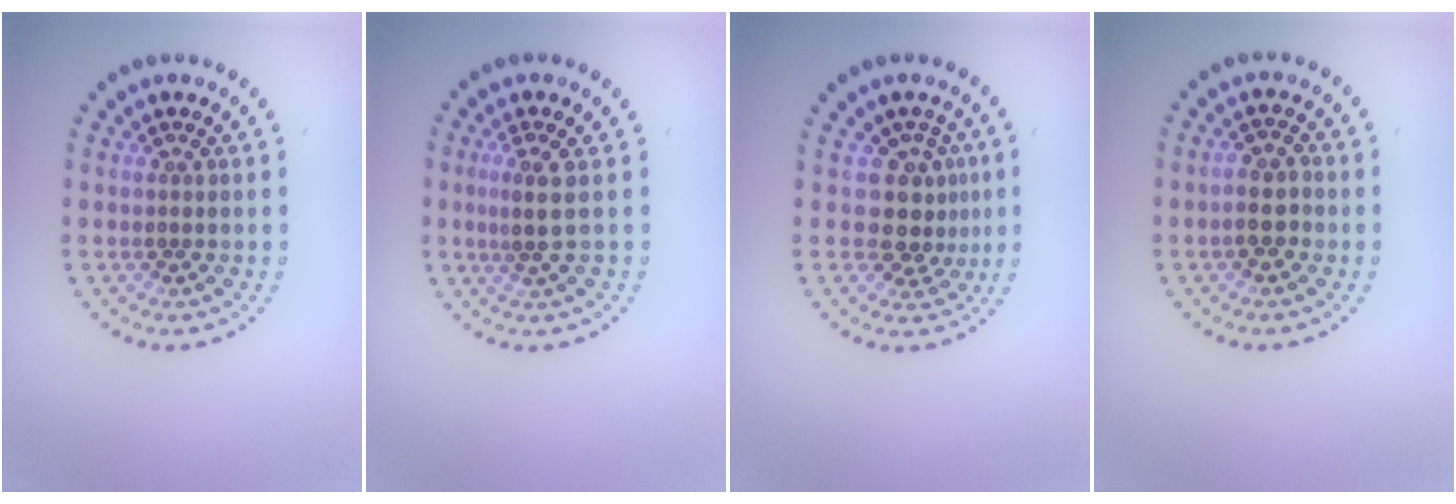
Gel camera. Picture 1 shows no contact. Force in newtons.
{"total": 1.9, "press": 1.5, "slide": 1.3}
{"total": 3.2, "press": 2.4, "slide": 2.1}
{"total": 2.3, "press": 2.2, "slide": 0.7}